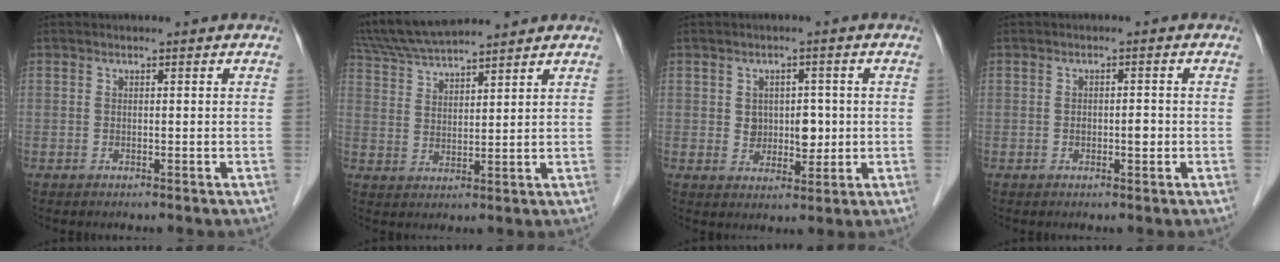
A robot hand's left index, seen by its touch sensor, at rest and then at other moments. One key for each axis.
{"total": 12.1, "fx": 11.0, "fy": 1.1, "fz": 4.8, "tx": -0.095, "ty": 0.031, "tz": 0.202}
{"total": 4.5, "fx": 0.3, "fy": 3.3, "fz": 3.1, "tx": -0.040, "ty": 0.008, "tz": 0.014}
{"total": 1.6, "fx": -0.4, "fy": 0.8, "fz": 1.4, "tx": -0.021, "ty": 0.003, "tz": -0.006}